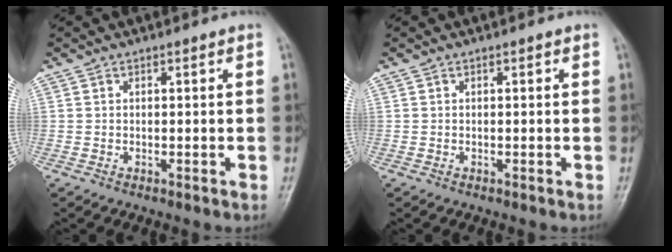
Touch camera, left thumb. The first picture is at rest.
{"total": 0.0}